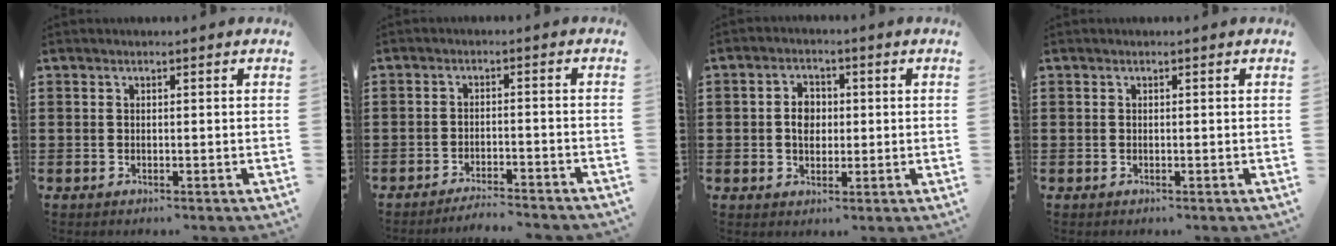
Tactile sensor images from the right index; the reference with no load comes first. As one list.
[{"total": 3.1, "force": [-3.1, -0.2, 0.6], "torque": [-0.014, -0.001, -0.063]}, {"total": 3.9, "force": [0.0, 2.8, 2.8], "torque": [-0.060, 0.011, -0.003]}, {"total": 0.0}]